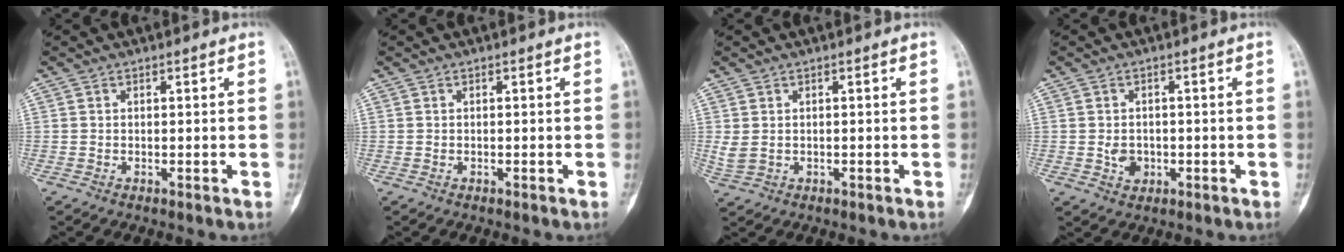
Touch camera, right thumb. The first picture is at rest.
{"total": 0.0}
{"total": 2.5, "force": [0.0, 1.7, 1.8], "torque": [-0.048, 0.004, 0.008]}
{"total": 3.1, "force": [-0.6, 2.5, 1.7], "torque": [-0.020, 0.003, -0.004]}